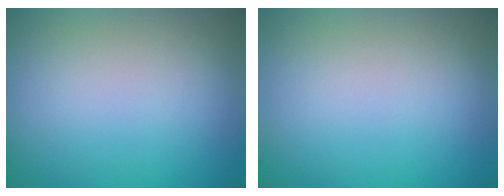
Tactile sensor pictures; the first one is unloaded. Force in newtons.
{"total": 0.0}